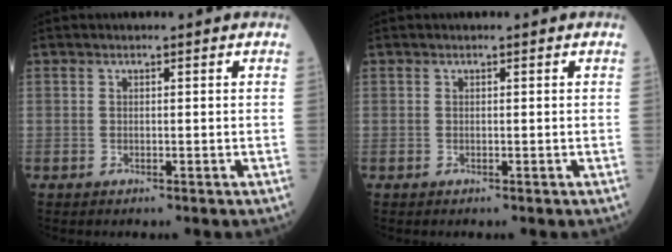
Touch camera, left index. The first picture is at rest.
{"total": 0.0}